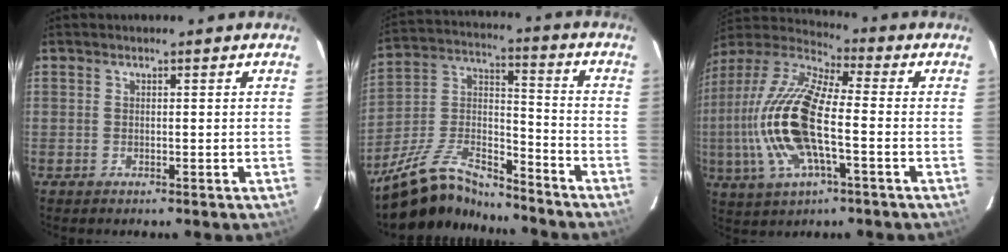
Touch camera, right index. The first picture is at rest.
{"total": 16.4, "force": [-13.6, 5.8, 7.2], "torque": [-0.162, 0.027, -0.240]}
{"total": 19.2, "force": [-3.1, 6.4, 17.8], "torque": [-0.368, -0.003, -0.068]}